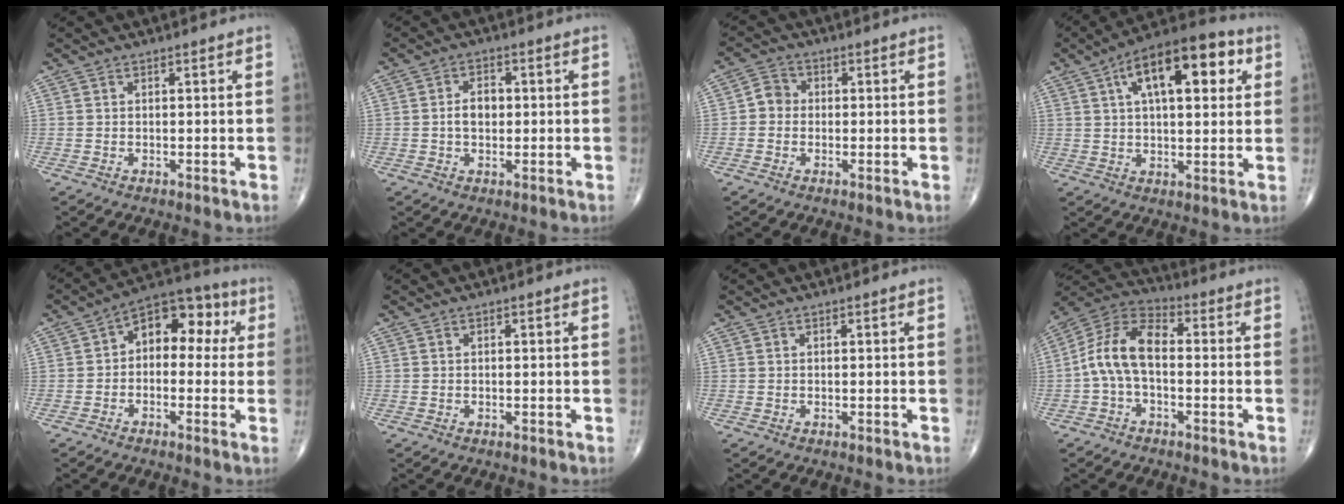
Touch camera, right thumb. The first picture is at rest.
{"total": 4.3, "force": [0.0, 2.8, 3.2], "torque": [-0.051, 0.010, -0.003]}
{"total": 3.5, "force": [-0.3, 3.1, 1.5], "torque": [-0.008, 0.009, -0.015]}
{"total": 17.8, "force": [6.1, 7.9, 14.7], "torque": [-0.202, 0.013, 0.086]}
{"total": 11.3, "force": [1.5, 7.3, 8.5], "torque": [-0.075, 0.042, 0.004]}
{"total": 0.0}
{"total": 0.0}
{"total": 10.7, "force": [-0.9, 6.0, 8.9], "torque": [-0.170, 0.036, -0.029]}